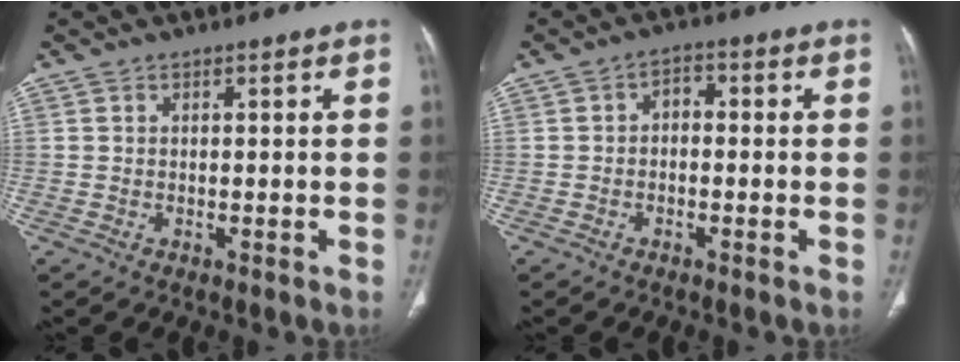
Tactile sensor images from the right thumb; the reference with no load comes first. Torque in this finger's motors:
{"motor_torque": [-0.12, -0.31, 0.15, 0.39, 0.10]}